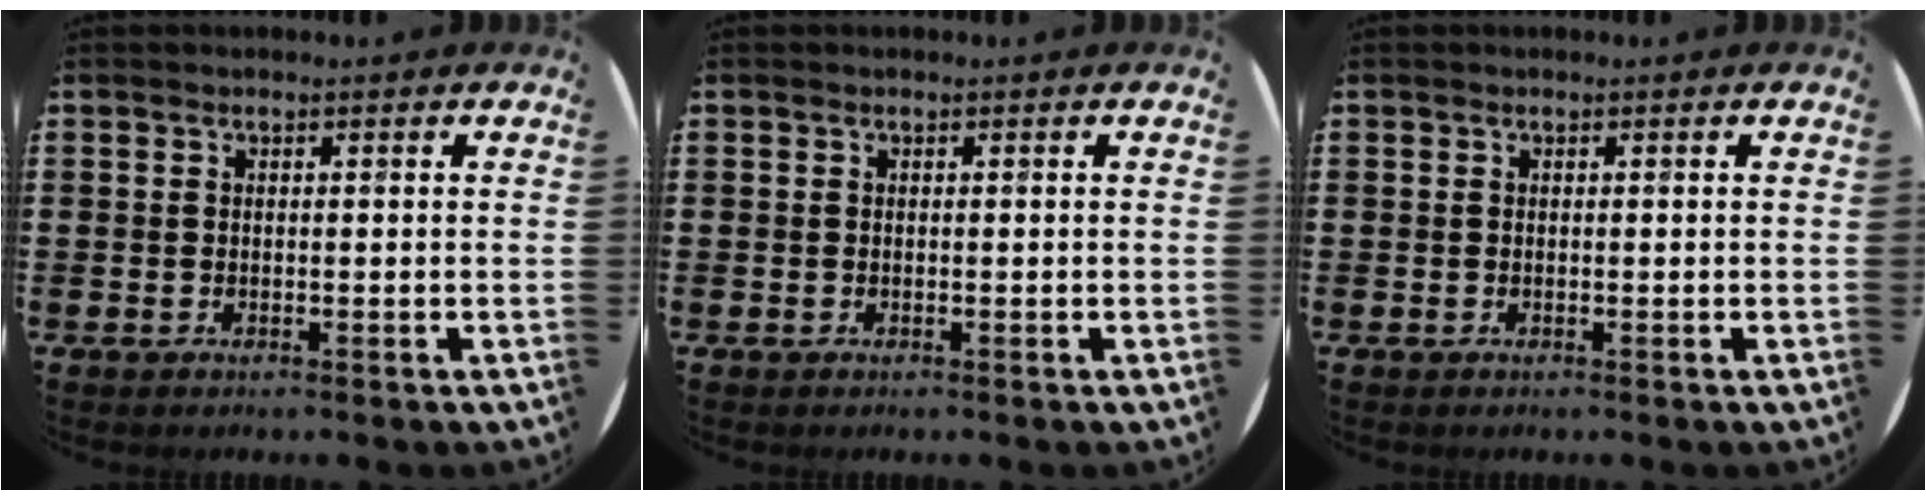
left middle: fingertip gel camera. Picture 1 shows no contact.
{"total": 0.0}
{"total": 0.0}